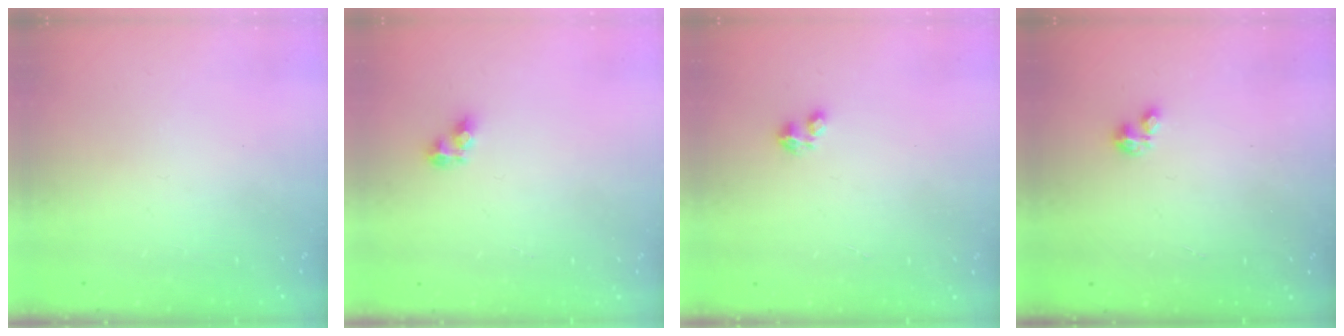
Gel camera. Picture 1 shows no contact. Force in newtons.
{"total": 5.0, "press": 5.0, "slide": 0.5}
{"total": 1.8, "press": 1.8, "slide": 0.4}
{"total": 0.7, "press": 0.6, "slide": 0.2}